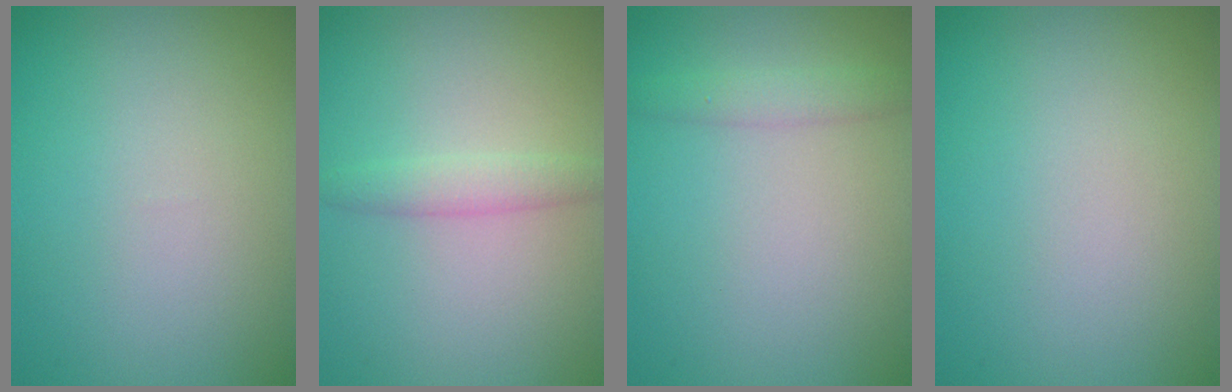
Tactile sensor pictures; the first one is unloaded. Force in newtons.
{"total": 1.8, "press": 1.8, "slide": 0.1}
{"total": 1.7, "press": 1.7, "slide": 0.1}
{"total": 0.0}